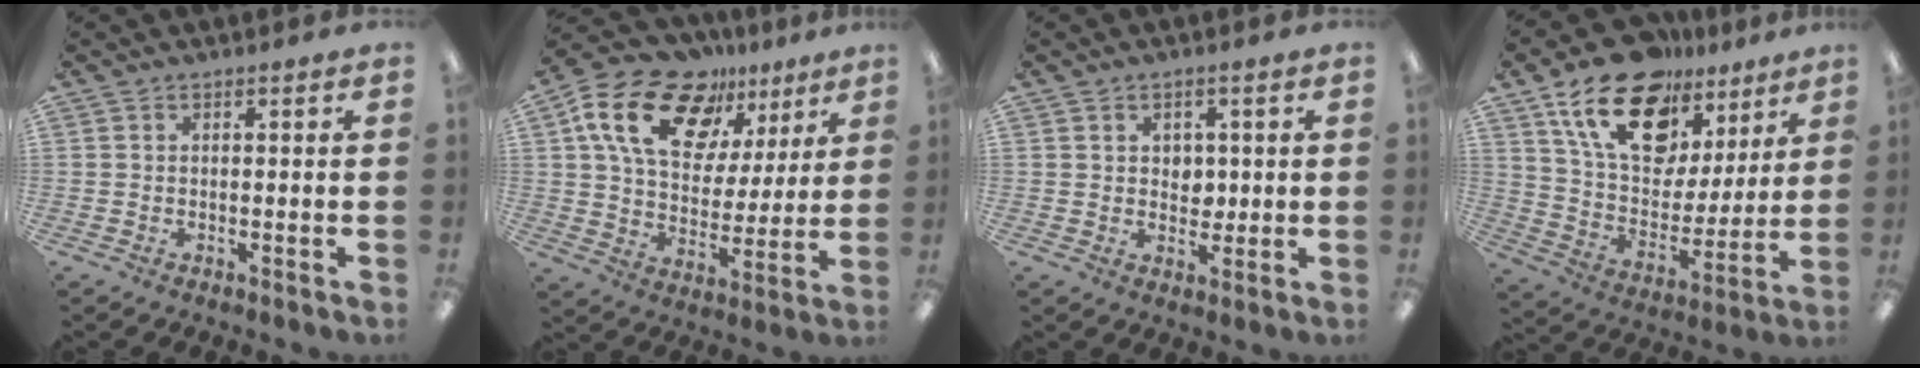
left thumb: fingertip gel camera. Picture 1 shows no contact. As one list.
[{"total": 20.4, "force": [10.9, 12.8, 11.5], "torque": [-0.193, -0.043, 0.197]}, {"total": 3.3, "force": [1.0, 2.7, 1.6], "torque": [-0.020, 0.000, 0.013]}, {"total": 20.8, "force": [13.2, 12.0, 10.7], "torque": [-0.191, -0.061, 0.236]}]